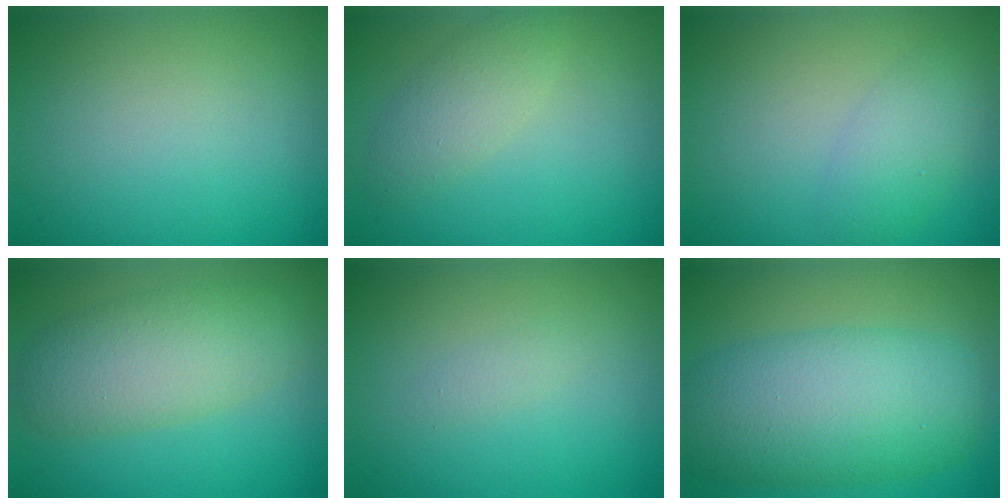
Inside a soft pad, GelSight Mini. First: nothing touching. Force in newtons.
{"total": 2.7, "press": 2.7, "slide": 0.1}
{"total": 2.7, "press": 2.7, "slide": 0.1}
{"total": 5.8, "press": 5.8, "slide": 0.2}
{"total": 0.7, "press": 0.7, "slide": 0.0}
{"total": 9.5, "press": 9.5, "slide": 0.2}